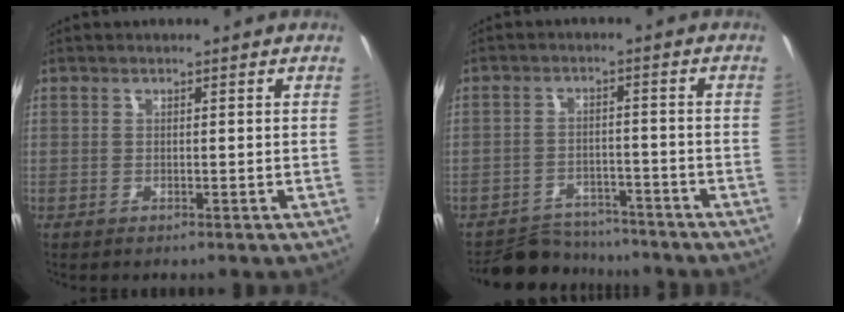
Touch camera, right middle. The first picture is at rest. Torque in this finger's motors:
{"motor_torque": [-0.34, -0.28, -0.06, 0.00]}